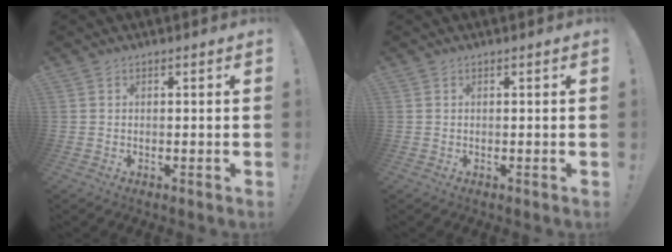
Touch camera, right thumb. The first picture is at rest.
{"total": 0.0}